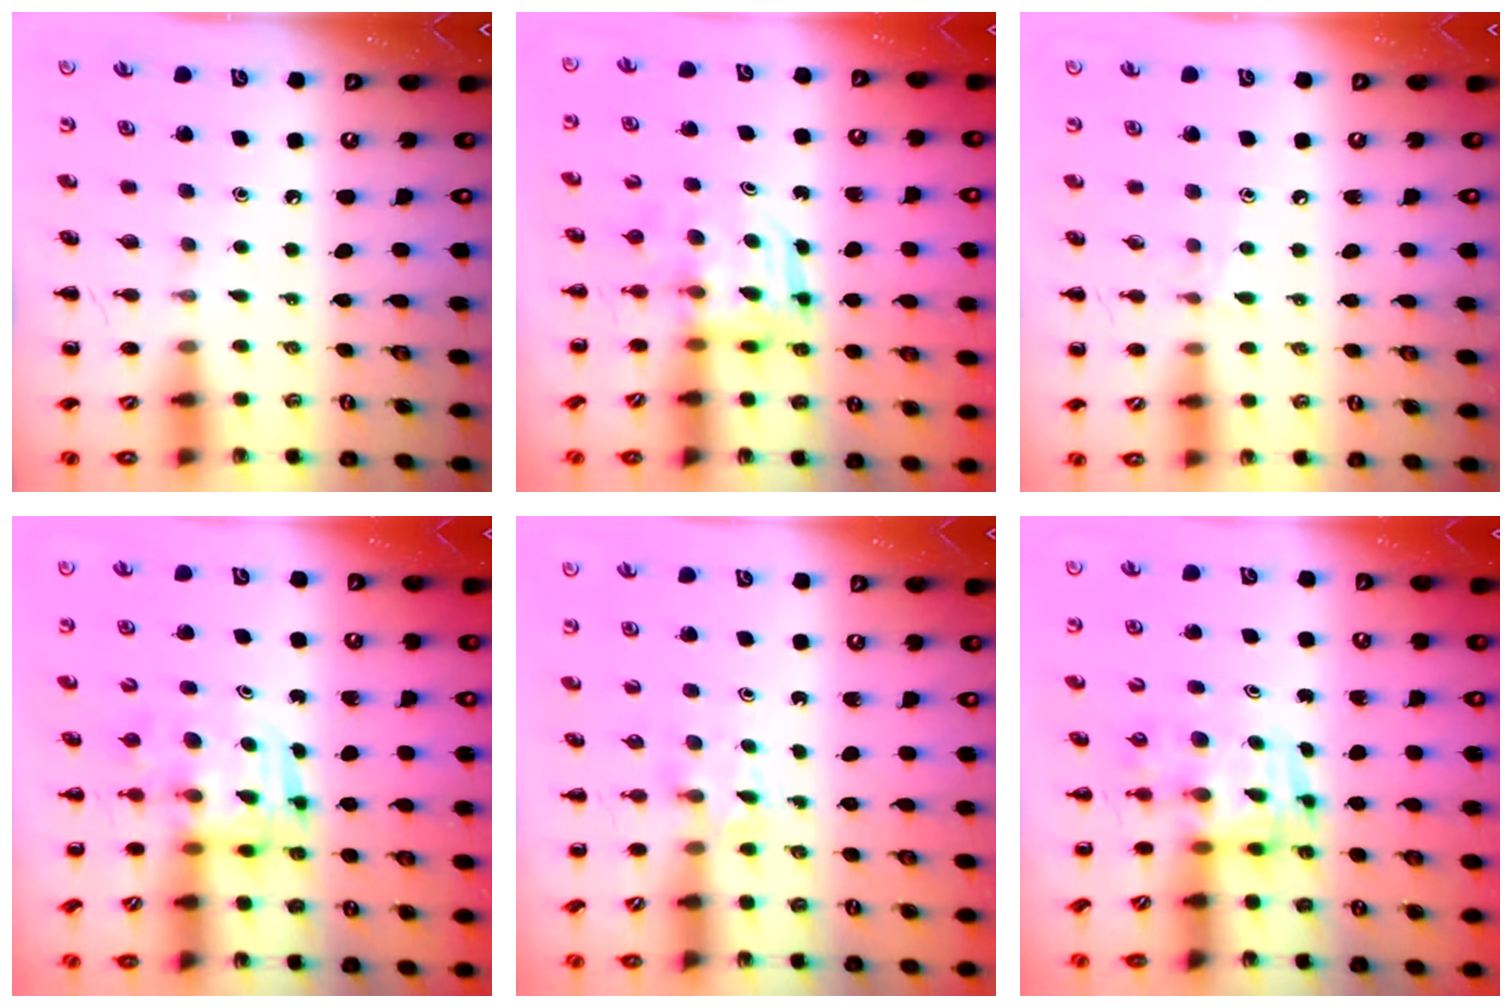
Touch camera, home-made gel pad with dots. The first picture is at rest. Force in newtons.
{"total": 3.1, "press": 3.1, "slide": 0.2}
{"total": 5.4, "press": 5.0, "slide": 2.1}
{"total": 3.0, "press": 3.0, "slide": 0.3}
{"total": 2.4, "press": 2.3, "slide": 0.9}
{"total": 3.4, "press": 3.4, "slide": 0.6}